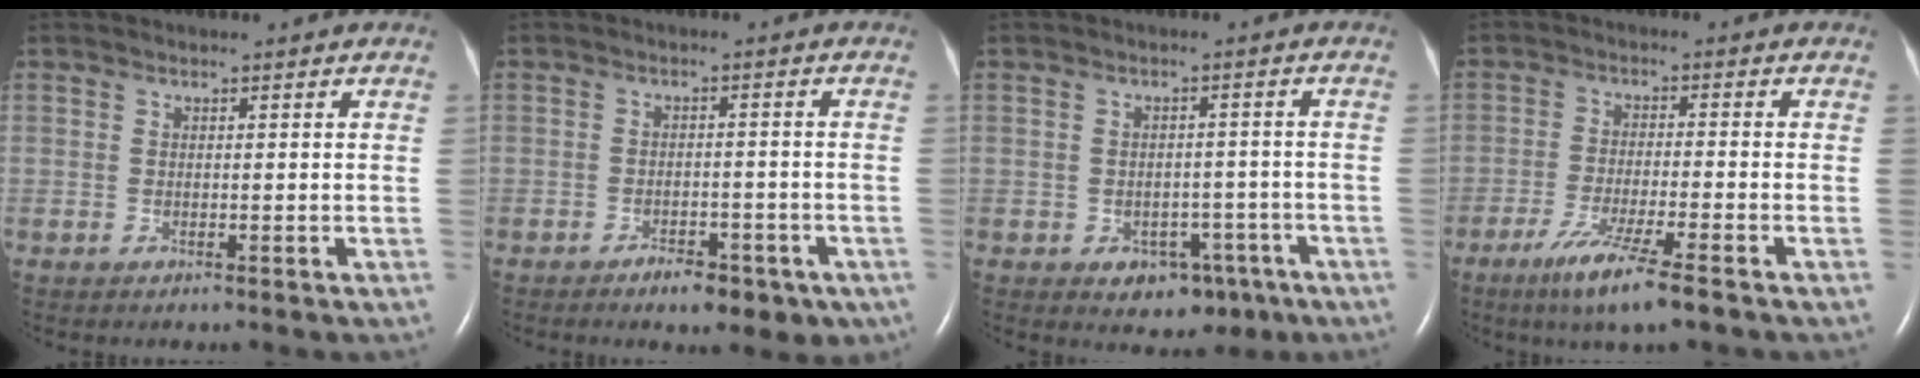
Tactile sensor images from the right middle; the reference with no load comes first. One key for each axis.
{"total": 6.2, "fx": -4.0, "fy": 2.9, "fz": 3.7, "tx": -0.040, "ty": 0.006, "tz": -0.053}
{"total": 6.0, "fx": -3.2, "fy": 4.1, "fz": 3.0, "tx": -0.028, "ty": 0.014, "tz": -0.033}
{"total": 7.9, "fx": -5.1, "fy": -0.2, "fz": 6.0, "tx": -0.118, "ty": -0.023, "tz": -0.090}